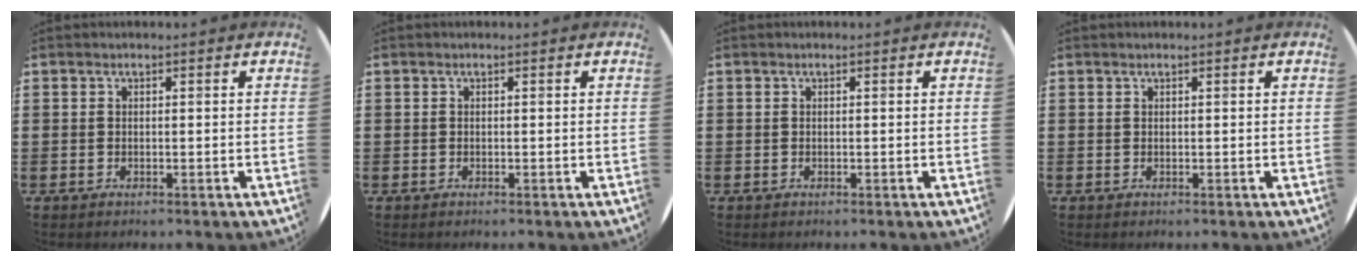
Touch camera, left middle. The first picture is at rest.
{"total": 0.0}
{"total": 0.0}
{"total": 0.0}